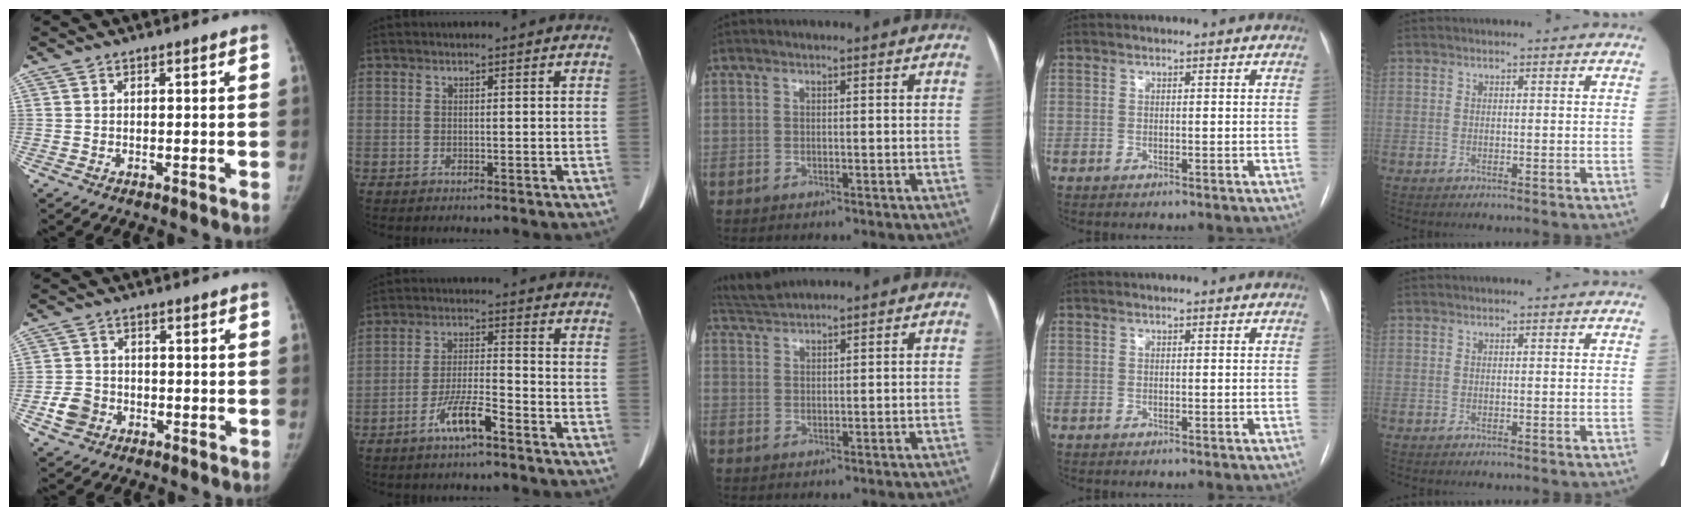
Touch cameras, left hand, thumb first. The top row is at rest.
{"thumb": {"total": 4.8, "force": [-2.0, 4.0, 1.8], "torque": [-0.024, 0.015, -0.035]}, "index": {"total": 6.5, "force": [-4.2, 0.6, 5.0], "torque": [-0.104, -0.003, -0.078]}, "middle": {"total": 3.0, "force": [2.9, -0.7, -0.1], "torque": [-0.007, 0.011, 0.065]}}